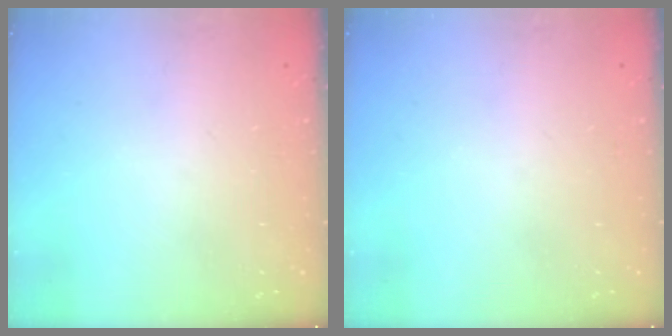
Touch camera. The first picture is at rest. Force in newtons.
{"total": 0.0}